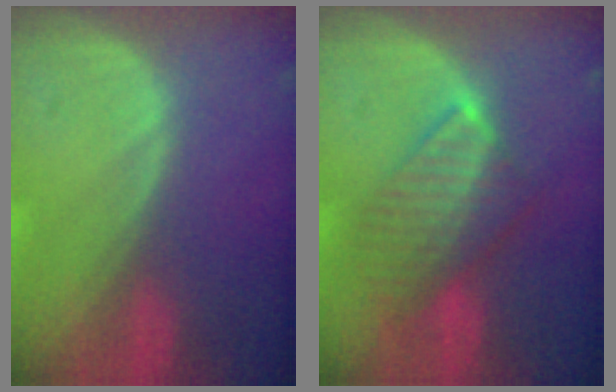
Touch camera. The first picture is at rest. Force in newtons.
{"total": 7.5, "press": 7.1, "slide": 2.3}